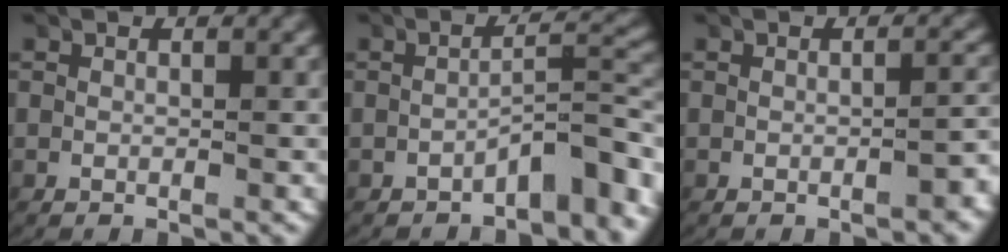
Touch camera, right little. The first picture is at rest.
{"total": 4.2, "force": [-2.3, 1.1, 3.3], "torque": [-0.035, 0.007, -0.035]}
{"total": 1.5, "force": [-0.9, 0.3, 1.2], "torque": [-0.014, 0.006, -0.015]}